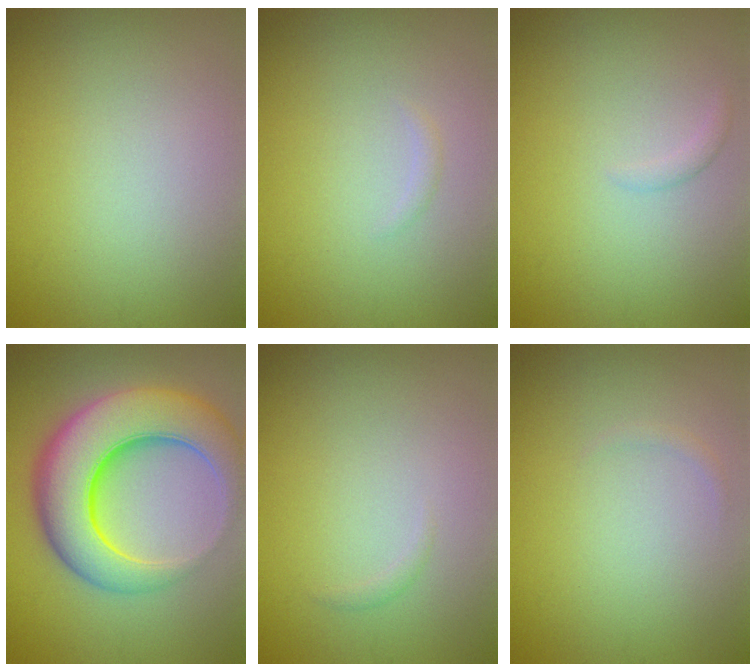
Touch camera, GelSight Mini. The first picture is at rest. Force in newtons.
{"total": 0.5, "press": 0.5, "slide": 0.0}
{"total": 0.7, "press": 0.7, "slide": 0.1}
{"total": 10.1, "press": 10.1, "slide": 0.5}
{"total": 0.5, "press": 0.5, "slide": 0.0}
{"total": 0.5, "press": 0.5, "slide": 0.0}